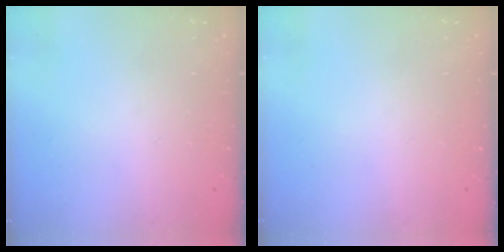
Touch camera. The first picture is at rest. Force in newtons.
{"total": 0.0}